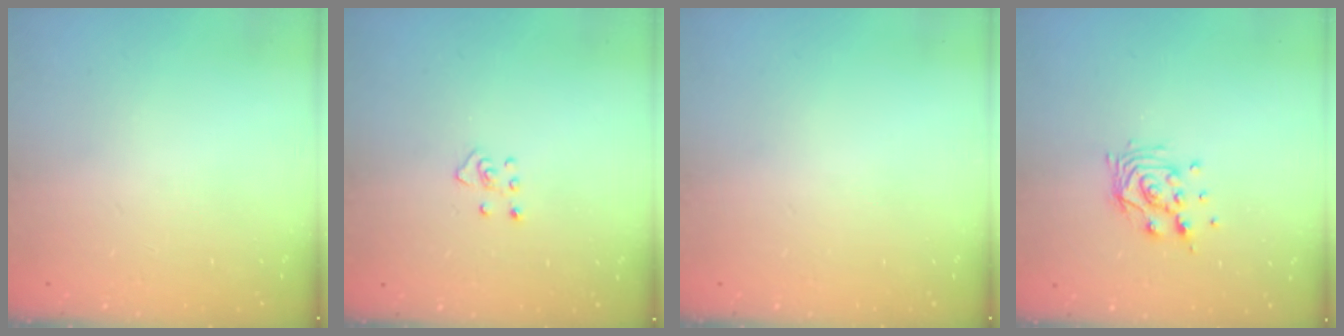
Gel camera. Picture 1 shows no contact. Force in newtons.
{"total": 3.4, "press": 3.3, "slide": 0.6}
{"total": 0.0}
{"total": 9.3, "press": 9.3, "slide": 0.4}